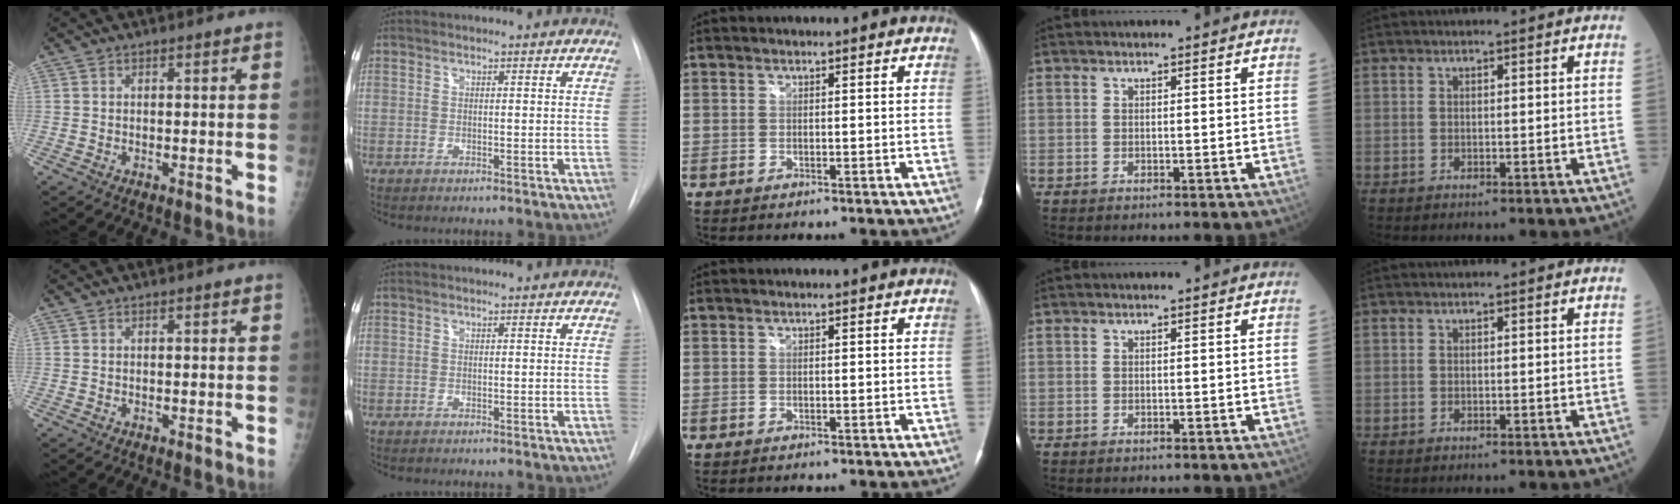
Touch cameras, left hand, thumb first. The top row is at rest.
{}